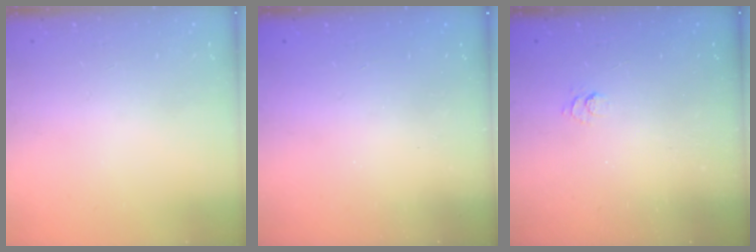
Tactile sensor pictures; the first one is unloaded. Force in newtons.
{"total": 2.4, "press": 2.3, "slide": 0.8}
{"total": 2.5, "press": 2.0, "slide": 1.4}